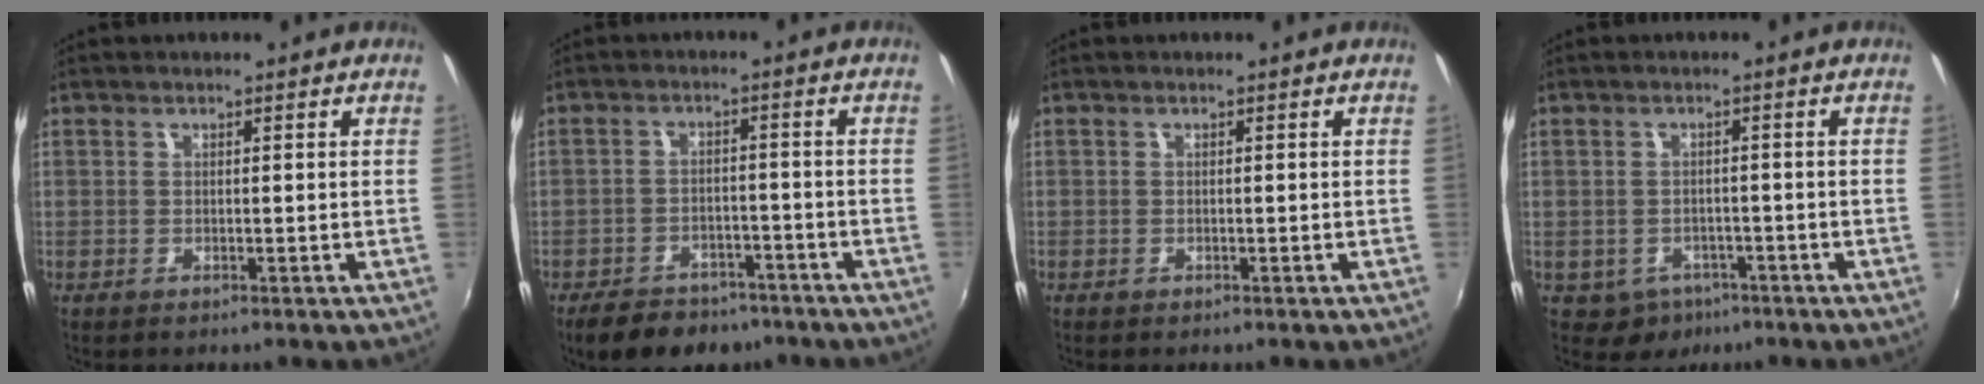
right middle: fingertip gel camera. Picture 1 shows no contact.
{"total": 11.6, "force": [-8.5, 6.3, 4.8], "torque": [-0.115, 0.005, -0.120]}
{"total": 0.6, "force": [-0.4, 0.4, 0.0], "torque": [-0.001, 0.000, -0.006]}
{"total": 4.5, "force": [-2.5, 3.5, 1.1], "torque": [-0.030, -0.001, -0.030]}